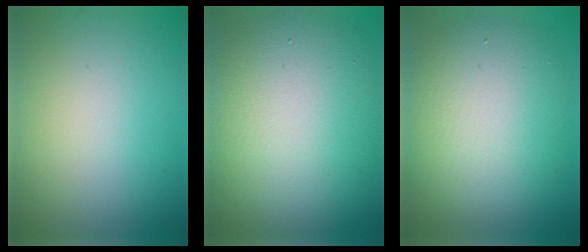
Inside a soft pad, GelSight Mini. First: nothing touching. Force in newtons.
{"total": 12.8, "press": 12.8, "slide": 1.0}
{"total": 8.3, "press": 8.3, "slide": 0.6}